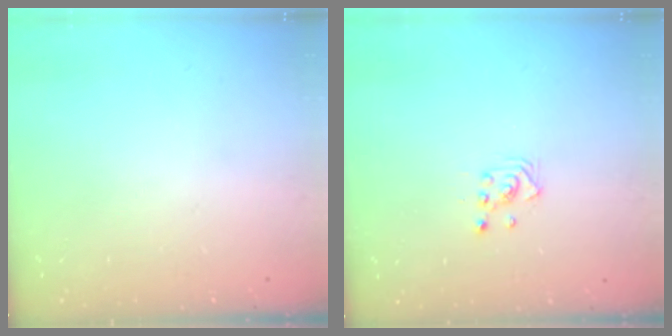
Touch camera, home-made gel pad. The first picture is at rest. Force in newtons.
{"total": 2.9, "press": 2.8, "slide": 0.3}